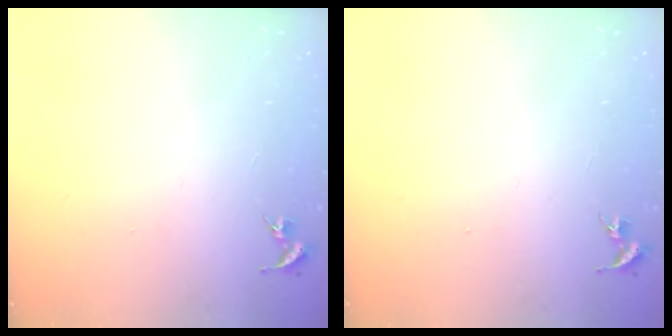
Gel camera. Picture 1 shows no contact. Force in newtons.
{"total": 0.0}